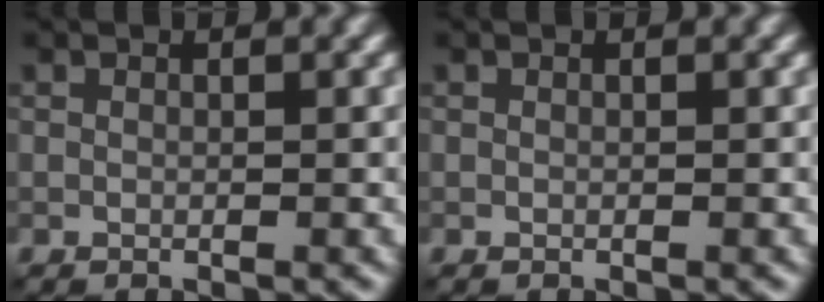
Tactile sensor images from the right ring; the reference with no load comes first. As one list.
[{"total": 0.0}]